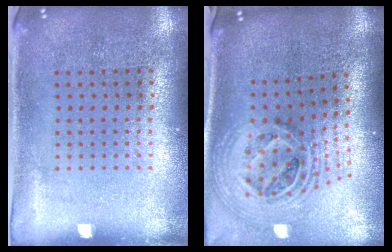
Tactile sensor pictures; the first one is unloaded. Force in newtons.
{"total": 2.4, "press": 1.8, "slide": 1.6}